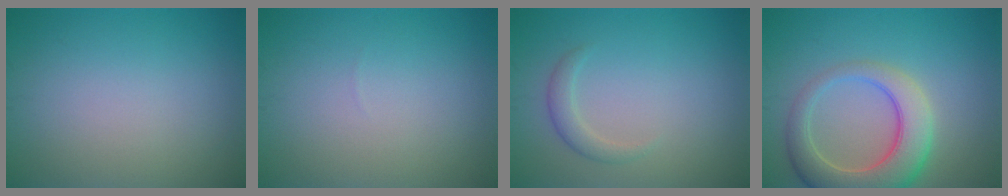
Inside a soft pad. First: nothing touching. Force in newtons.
{"total": 0.0}
{"total": 1.6, "press": 1.6, "slide": 0.1}
{"total": 7.1, "press": 7.1, "slide": 0.6}